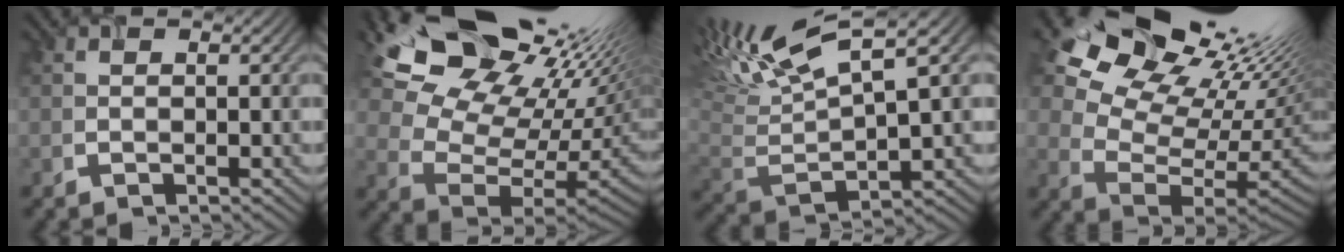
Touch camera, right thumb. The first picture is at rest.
{"total": 18.7, "force": [12.8, 9.0, 10.4], "torque": [-0.200, 0.017, 0.214]}
{"total": 13.8, "force": [7.6, 4.0, 10.8], "torque": [-0.243, 0.028, 0.138]}
{"total": 18.8, "force": [11.3, 10.1, 11.1], "torque": [-0.180, 0.020, 0.191]}